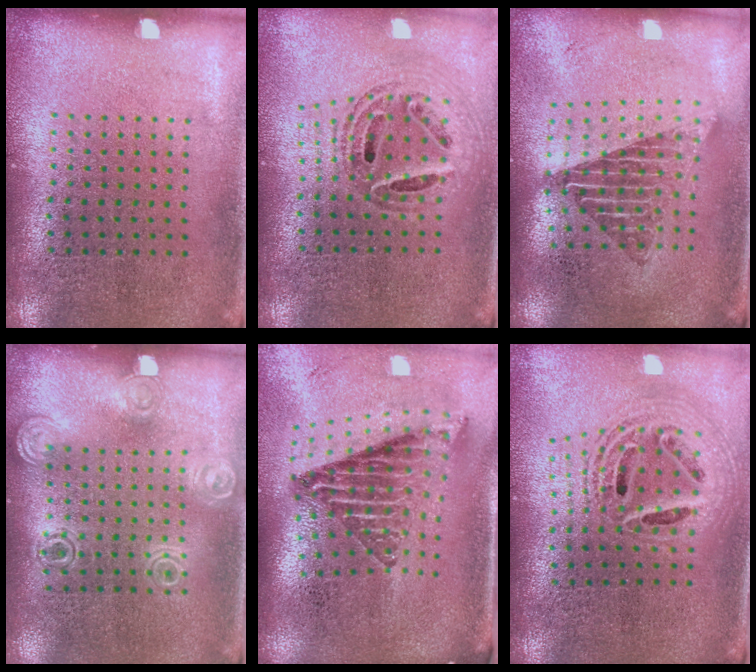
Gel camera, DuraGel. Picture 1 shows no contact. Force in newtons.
{"total": 0.9, "press": 0.9, "slide": 0.2}
{"total": 1.8, "press": 1.4, "slide": 1.0}
{"total": 1.3, "press": 1.2, "slide": 0.4}
{"total": 2.3, "press": 1.5, "slide": 1.7}
{"total": 2.2, "press": 1.6, "slide": 1.4}